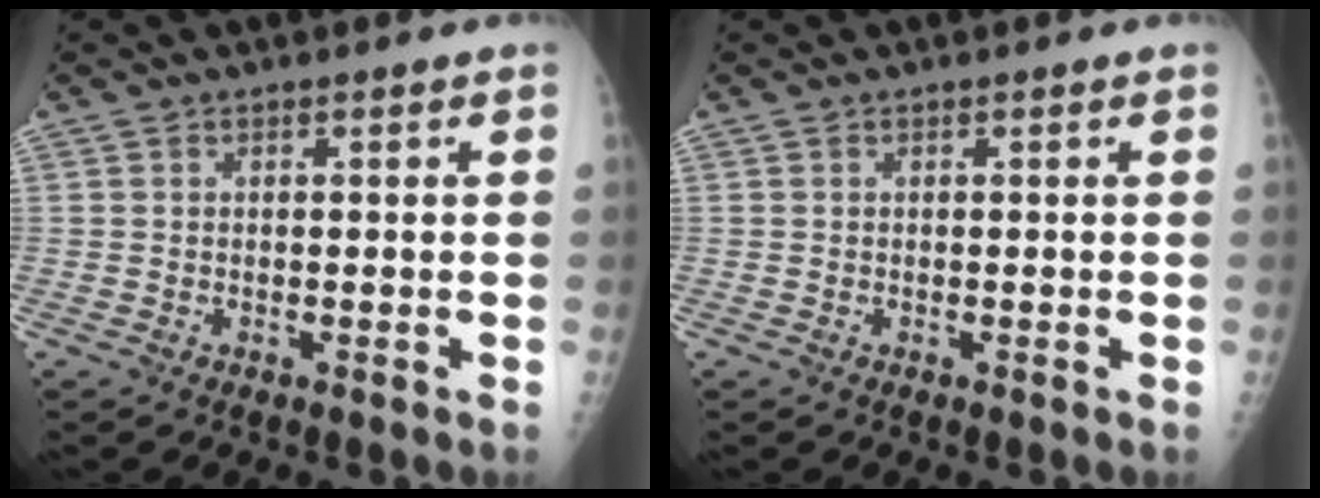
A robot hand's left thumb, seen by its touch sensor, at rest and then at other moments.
{"total": 0.0}